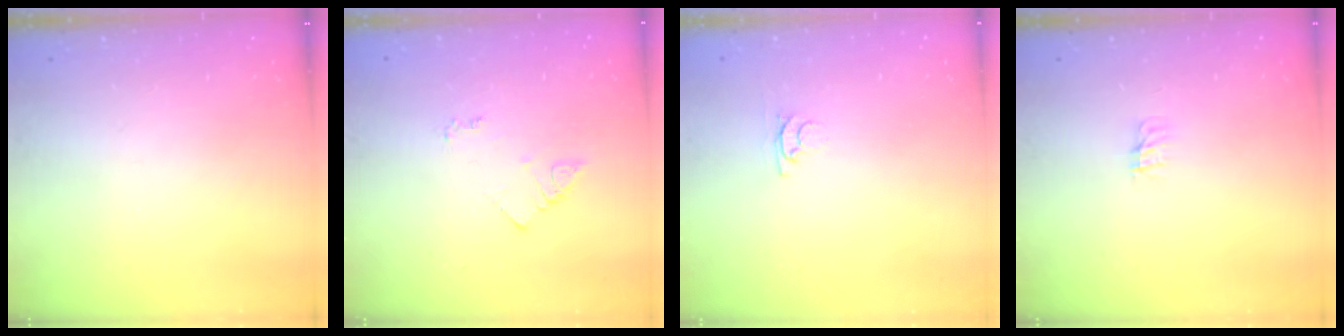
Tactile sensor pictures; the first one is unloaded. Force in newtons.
{"total": 4.2, "press": 4.1, "slide": 0.6}
{"total": 3.3, "press": 3.3, "slide": 0.5}
{"total": 0.0}